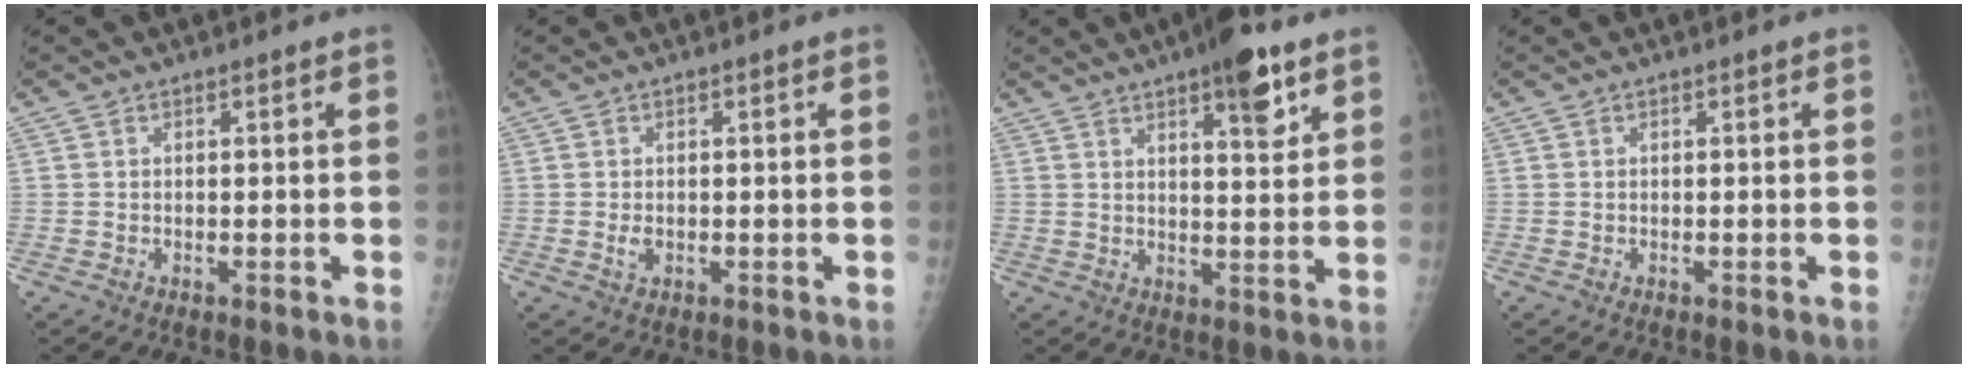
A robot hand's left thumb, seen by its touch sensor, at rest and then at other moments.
{"total": 1.5, "force": [-0.2, 1.0, 1.1], "torque": [-0.020, -0.003, -0.004]}
{"total": 8.9, "force": [5.2, 2.5, 6.7], "torque": [-0.079, -0.026, 0.072]}
{"total": 0.0}